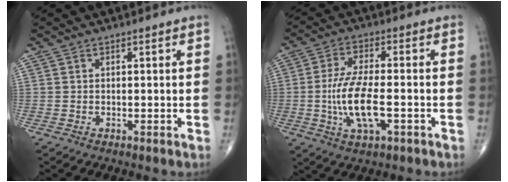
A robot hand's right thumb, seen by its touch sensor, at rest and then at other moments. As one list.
[{"total": 10.8, "force": [-2.2, 4.1, 9.8], "torque": [-0.198, 0.008, -0.041]}]